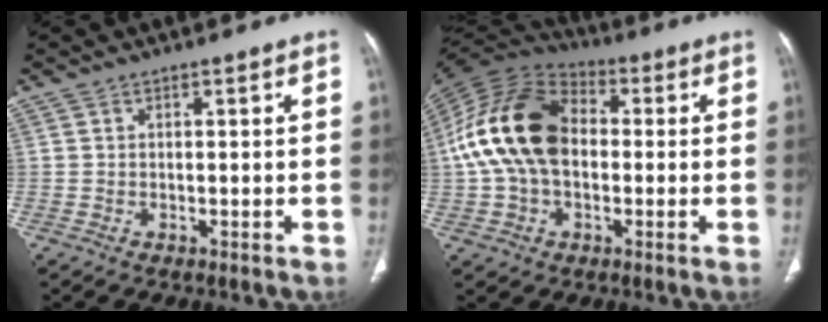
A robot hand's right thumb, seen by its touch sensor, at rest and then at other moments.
{"total": 18.1, "force": [0.3, 12.1, 13.4], "torque": [-0.255, 0.033, -0.003]}